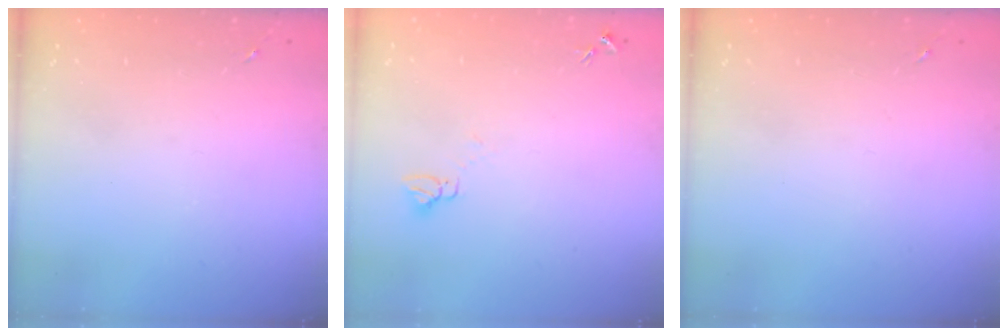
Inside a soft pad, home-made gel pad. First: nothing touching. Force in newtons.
{"total": 4.1, "press": 4.1, "slide": 0.3}
{"total": 0.0}